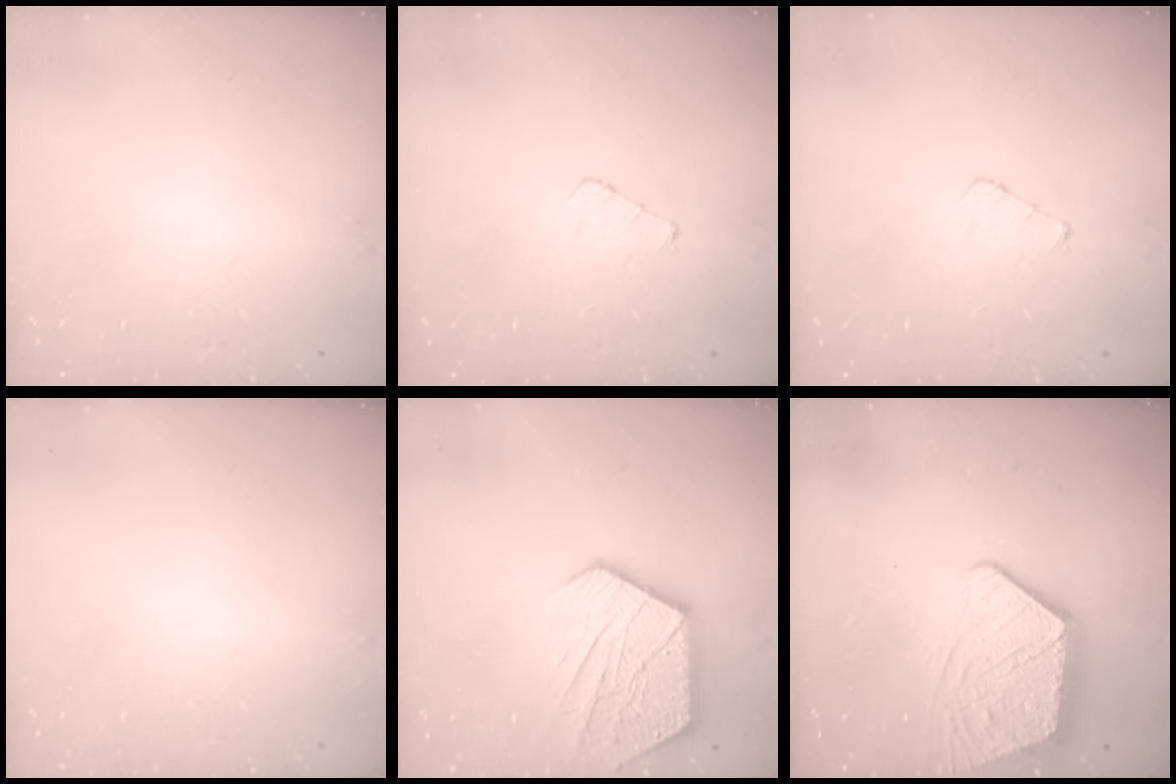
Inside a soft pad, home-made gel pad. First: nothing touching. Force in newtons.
{"total": 3.1, "press": 3.1, "slide": 0.4}
{"total": 3.1, "press": 3.1, "slide": 0.4}
{"total": 0.0}
{"total": 13.3, "press": 13.3, "slide": 0.8}
{"total": 12.9, "press": 12.9, "slide": 1.0}